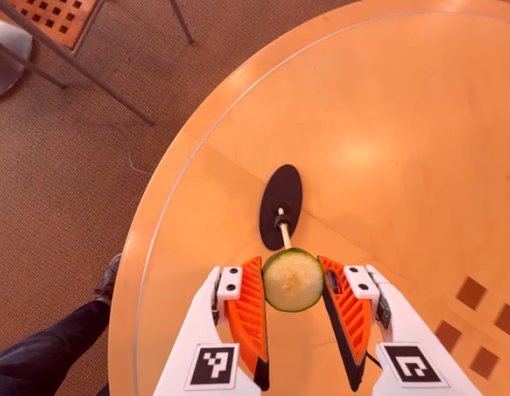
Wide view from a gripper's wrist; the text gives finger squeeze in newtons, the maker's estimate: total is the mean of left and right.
{"total": 7.7, "left": 7.4, "right": 8.1}